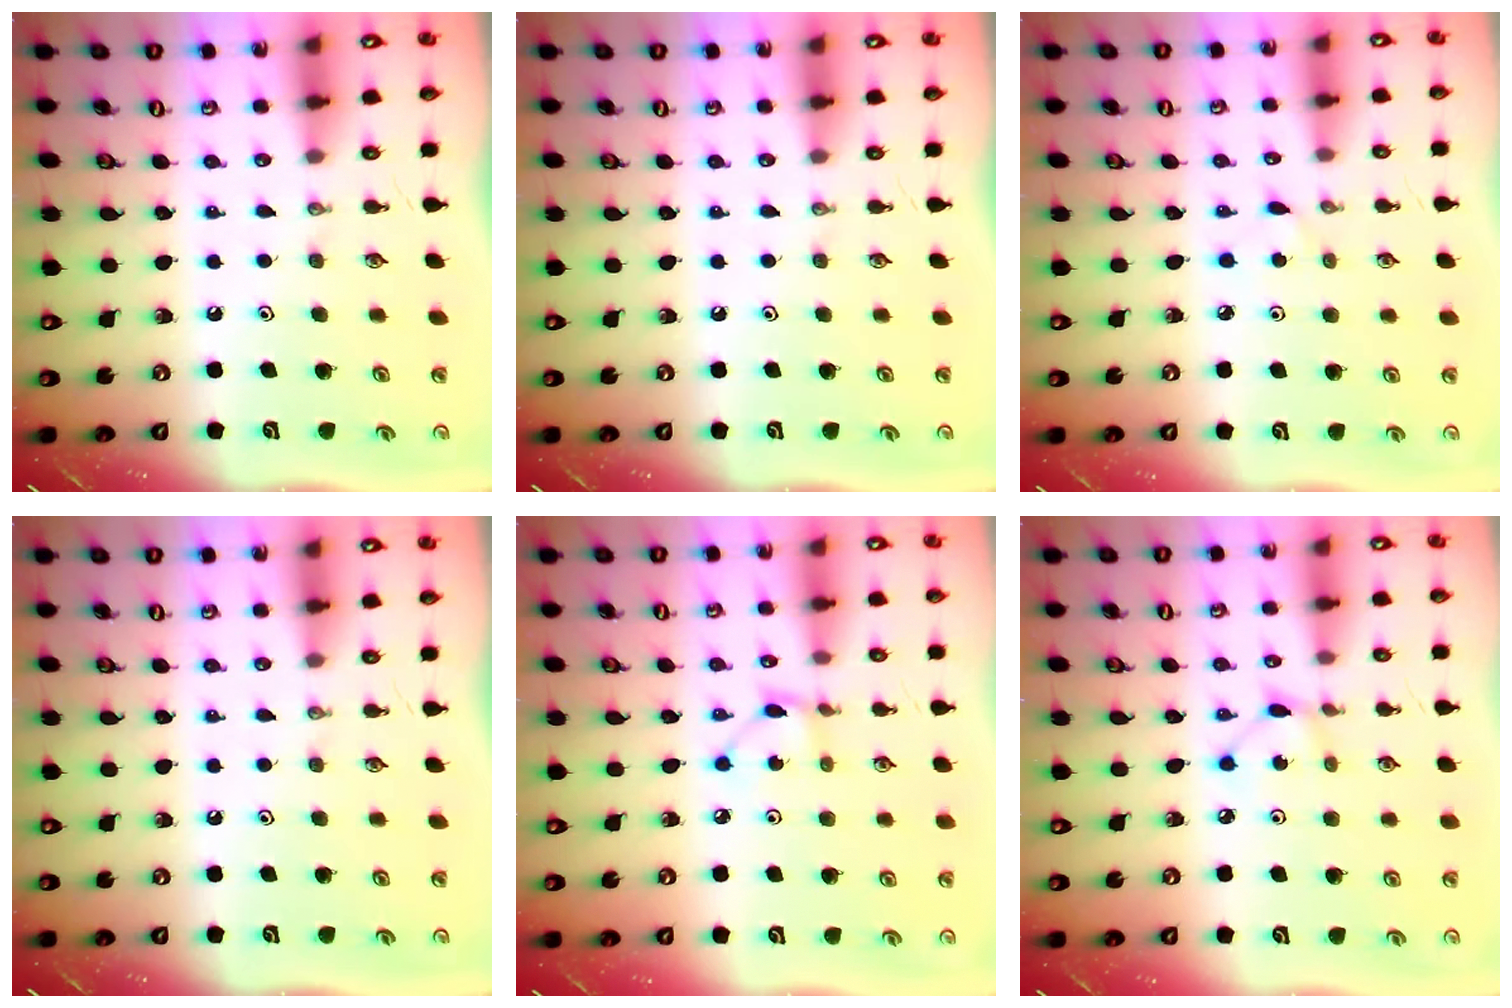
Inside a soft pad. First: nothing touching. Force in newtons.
{"total": 0.0}
{"total": 2.9, "press": 2.9, "slide": 0.1}
{"total": 0.0}
{"total": 2.7, "press": 2.6, "slide": 0.3}
{"total": 2.3, "press": 2.3, "slide": 0.1}